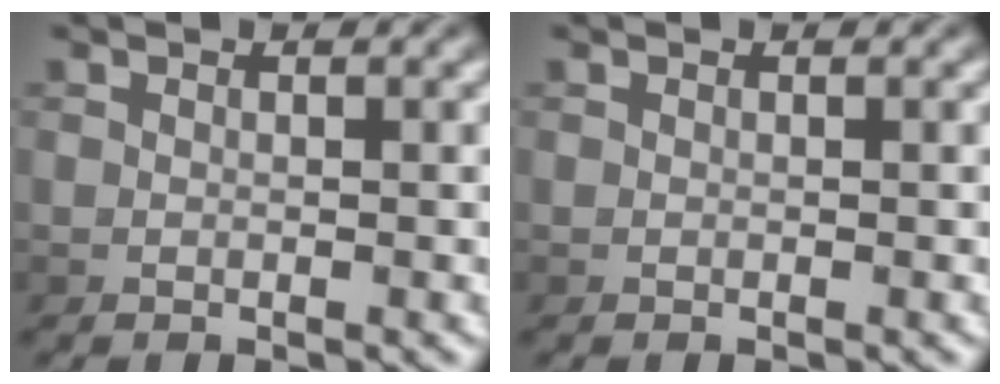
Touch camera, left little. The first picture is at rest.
{"total": 0.0}